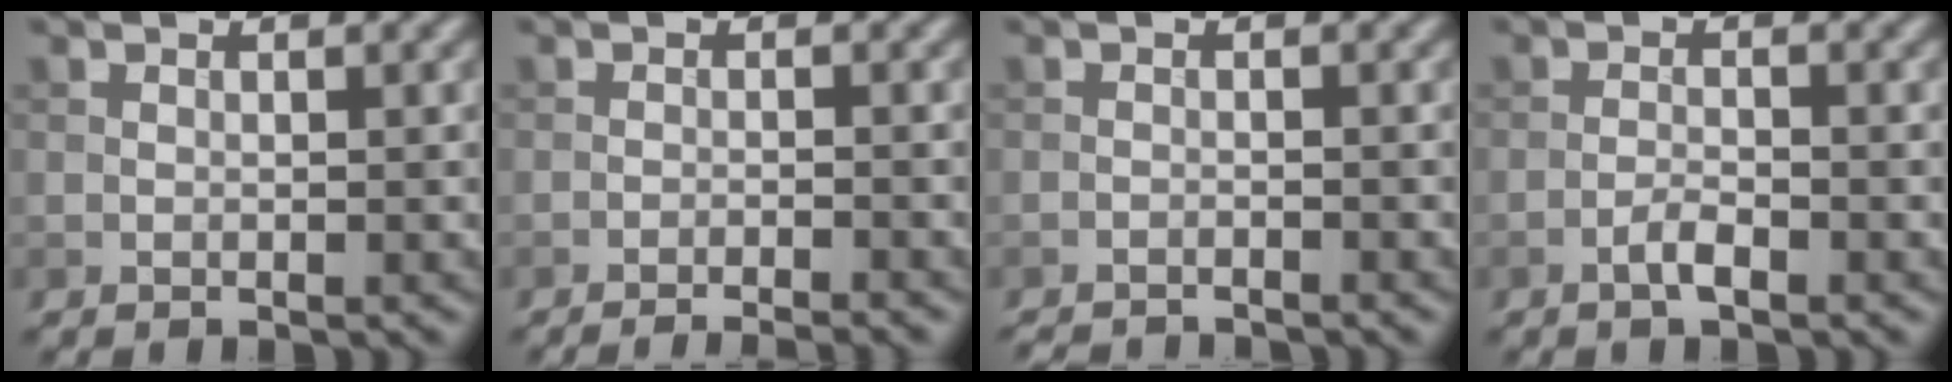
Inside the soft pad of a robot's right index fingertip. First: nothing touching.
{"total": 3.5, "force": [-3.0, 0.5, 1.8], "torque": [-0.023, -0.001, -0.050]}
{"total": 3.1, "force": [-3.0, 0.2, 0.6], "torque": [-0.016, -0.011, -0.049]}
{"total": 1.6, "force": [-1.0, 0.3, 1.2], "torque": [-0.023, 0.004, -0.022]}